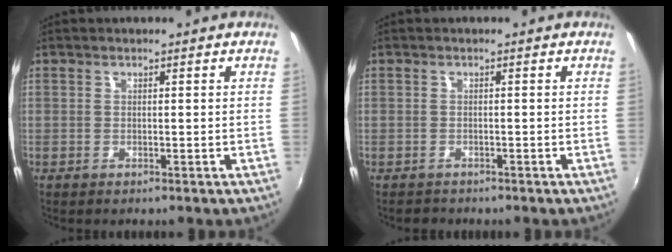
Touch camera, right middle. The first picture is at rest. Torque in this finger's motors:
{"motor_torque": [0.32, -0.29, 0.00, 0.00]}